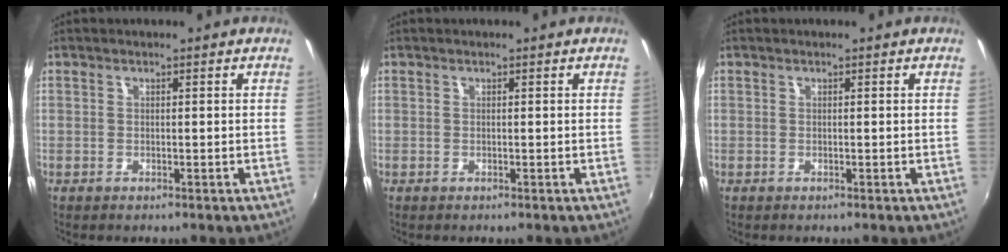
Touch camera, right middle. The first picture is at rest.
{"total": 0.0}
{"total": 0.0}